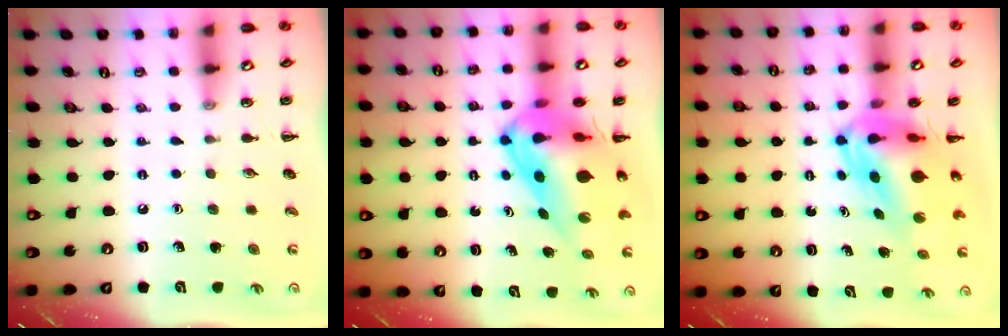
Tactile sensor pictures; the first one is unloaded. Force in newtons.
{"total": 15.2, "press": 14.5, "slide": 4.4}
{"total": 8.6, "press": 8.1, "slide": 2.9}